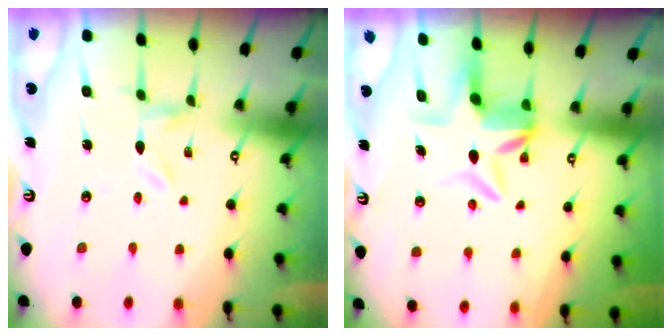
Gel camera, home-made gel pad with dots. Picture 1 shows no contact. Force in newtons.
{"total": 7.0, "press": 6.5, "slide": 2.4}